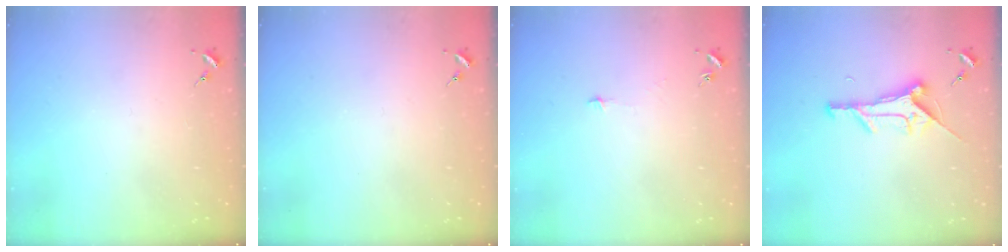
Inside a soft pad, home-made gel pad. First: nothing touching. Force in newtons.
{"total": 0.0}
{"total": 2.9, "press": 2.9, "slide": 0.3}
{"total": 11.3, "press": 11.3, "slide": 0.6}